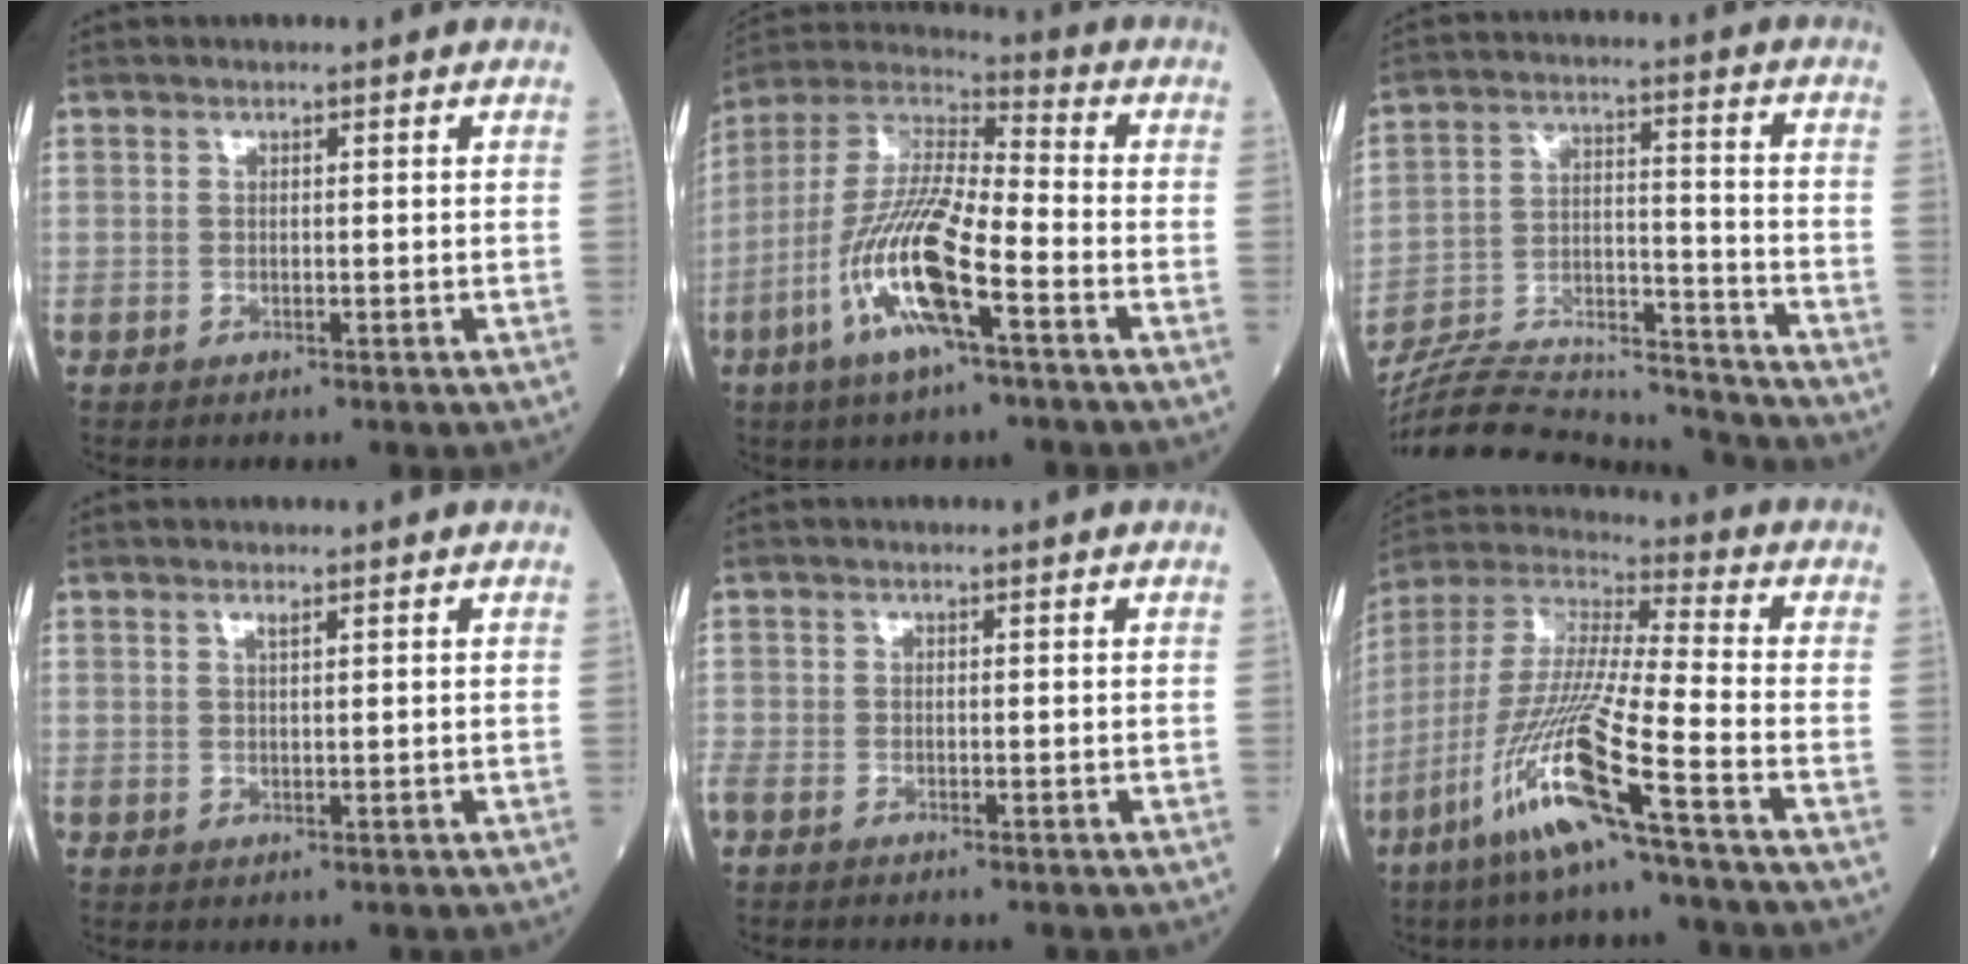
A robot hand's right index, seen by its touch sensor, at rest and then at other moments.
{"total": 15.0, "force": [-5.8, 2.5, 13.6], "torque": [-0.279, -0.007, -0.115]}
{"total": 21.1, "force": [-20.3, 2.7, 5.2], "torque": [-0.120, 0.008, -0.314]}
{"total": 0.8, "force": [0.5, -0.1, 0.6], "torque": [-0.012, -0.002, 0.010]}
{"total": 2.7, "force": [-2.4, 0.7, 1.2], "torque": [-0.030, -0.008, -0.042]}
{"total": 15.8, "force": [-7.9, -0.8, 13.7], "torque": [-0.289, -0.027, -0.158]}